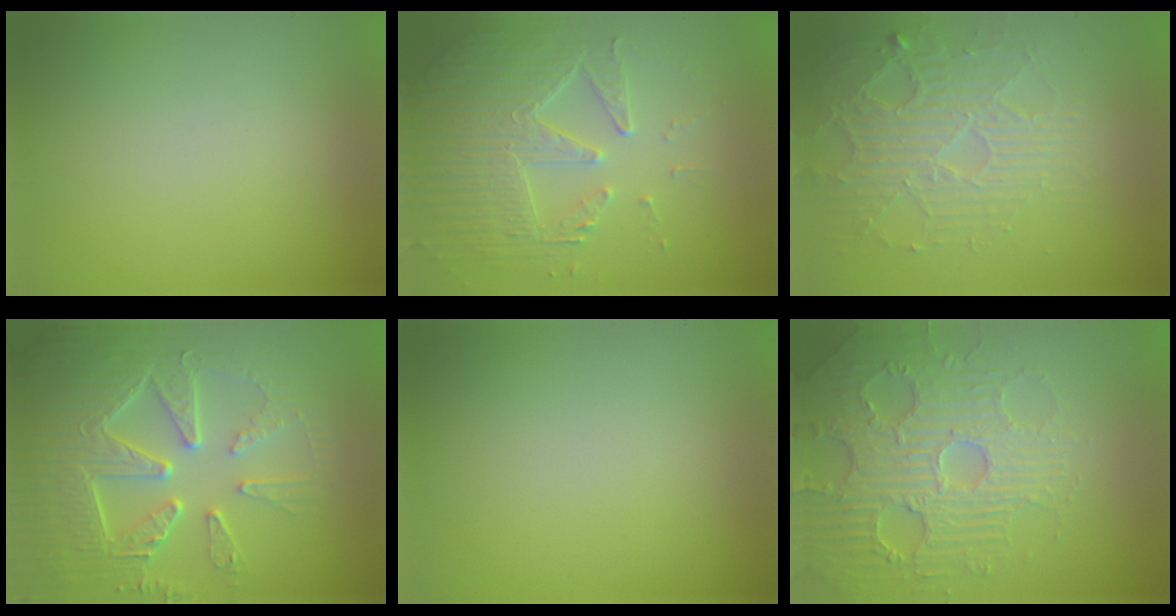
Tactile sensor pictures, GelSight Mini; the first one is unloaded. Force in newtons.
{"total": 5.4, "press": 4.6, "slide": 3.0}
{"total": 4.0, "press": 3.6, "slide": 1.7}
{"total": 8.0, "press": 6.3, "slide": 4.9}
{"total": 0.0}
{"total": 5.3, "press": 5.2, "slide": 1.2}